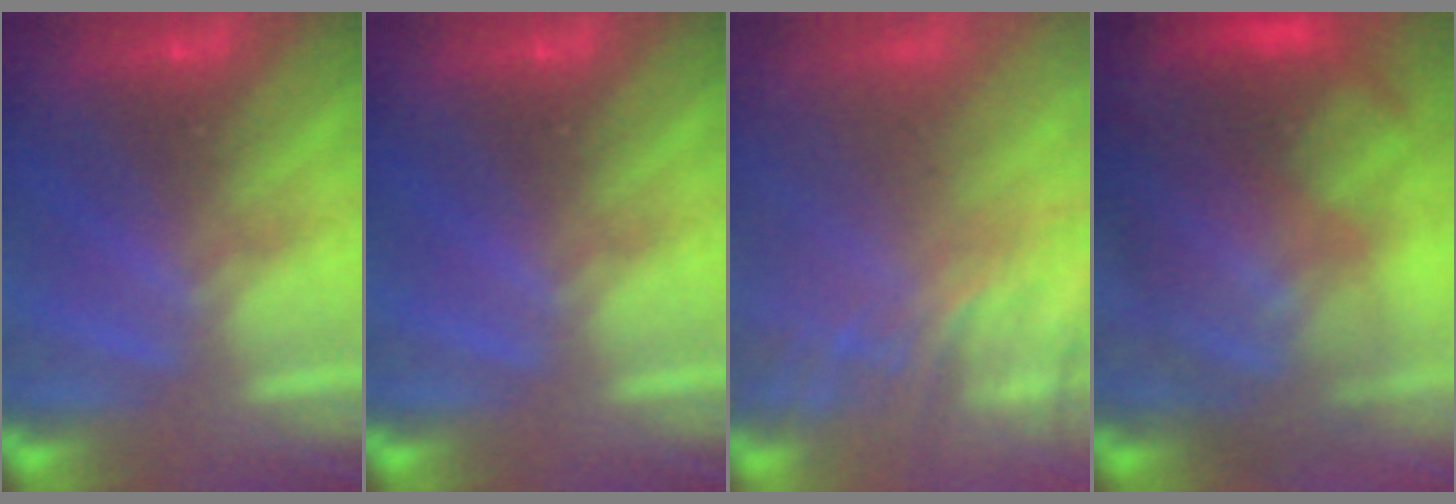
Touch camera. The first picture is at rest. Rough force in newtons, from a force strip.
{"total": 0.0}
{"total": 7.3}
{"total": 9.0}